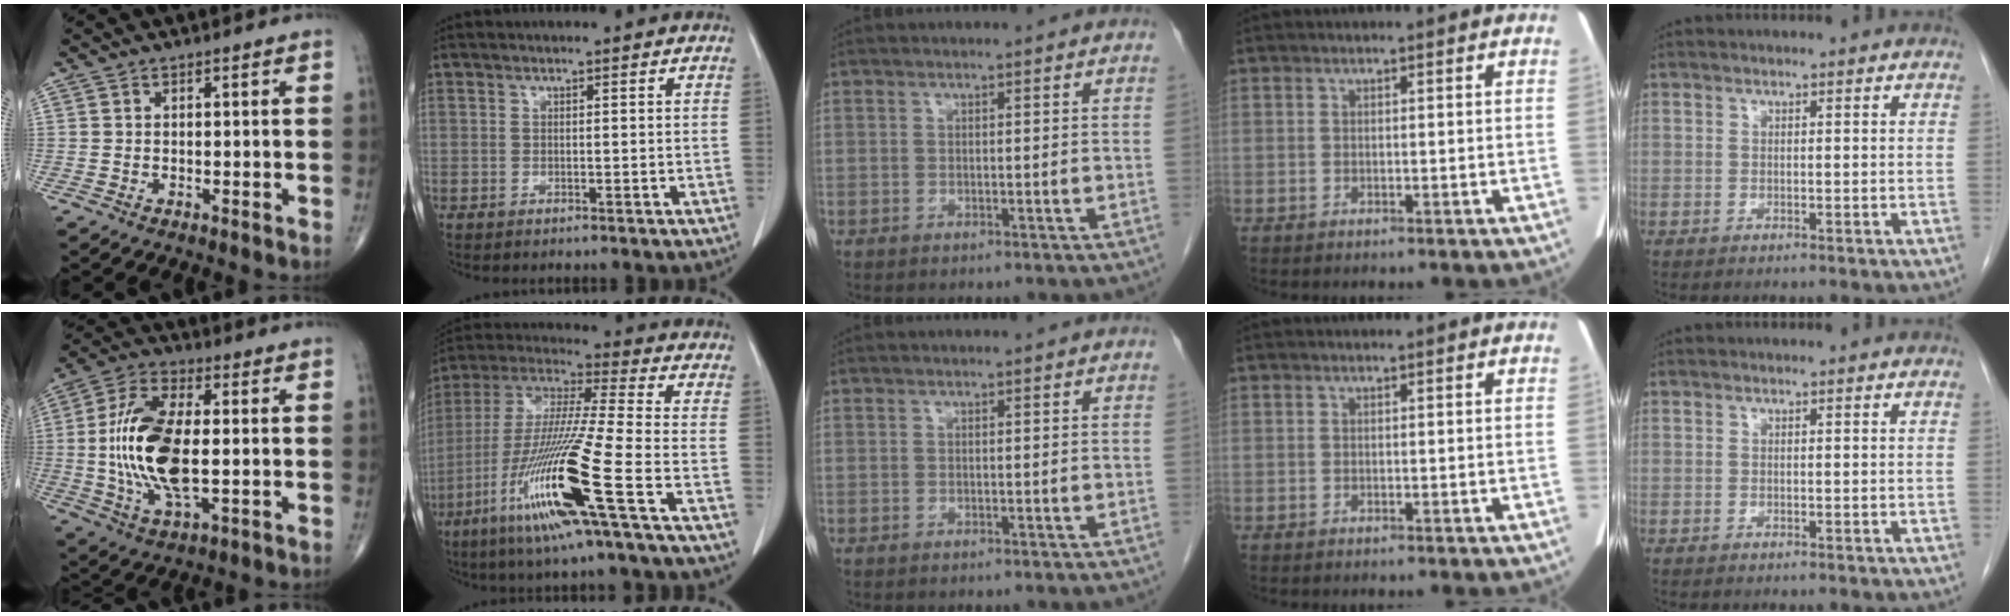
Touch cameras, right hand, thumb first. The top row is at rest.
{"thumb": {"total": 17.0, "force": [-0.6, 7.3, 15.3], "torque": [-0.313, 0.004, -0.009]}, "index": {"total": 18.3, "force": [-7.7, -1.2, 16.5], "torque": [-0.352, -0.037, -0.155]}}